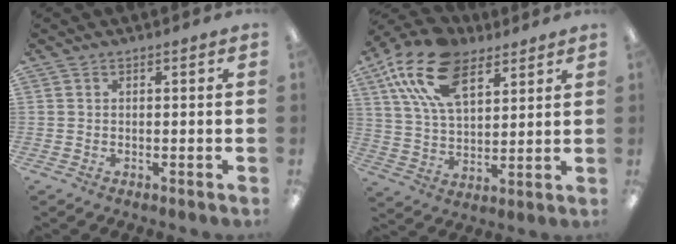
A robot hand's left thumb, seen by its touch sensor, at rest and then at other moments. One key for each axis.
{"total": 17.9, "fx": 10.1, "fy": 9.5, "fz": 11.3, "tx": -0.240, "ty": -0.025, "tz": 0.179}